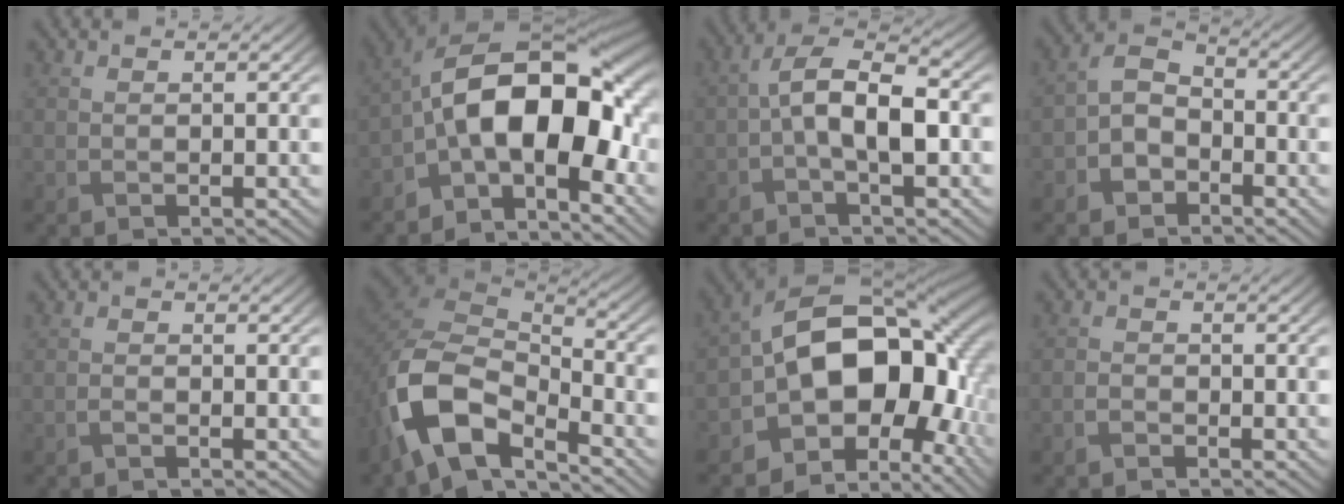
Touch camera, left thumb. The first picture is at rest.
{"total": 14.9, "force": [-3.5, 7.7, 12.3], "torque": [-0.194, 0.011, -0.077]}
{"total": 7.6, "force": [-0.9, 3.2, 6.8], "torque": [-0.127, 0.015, -0.024]}
{"total": 5.2, "force": [-2.4, 3.7, 2.8], "torque": [-0.059, 0.004, -0.059]}
{"total": 0.7, "force": [-0.5, 0.2, 0.4], "torque": [-0.009, 0.001, -0.010]}
{"total": 13.0, "force": [-6.7, 6.8, 8.9], "torque": [-0.200, -0.026, -0.133]}
{"total": 16.7, "force": [-3.0, 11.5, 11.7], "torque": [-0.175, -0.009, -0.055]}
{"total": 1.2, "force": [-0.9, 0.7, 0.4], "torque": [-0.008, 0.001, -0.022]}